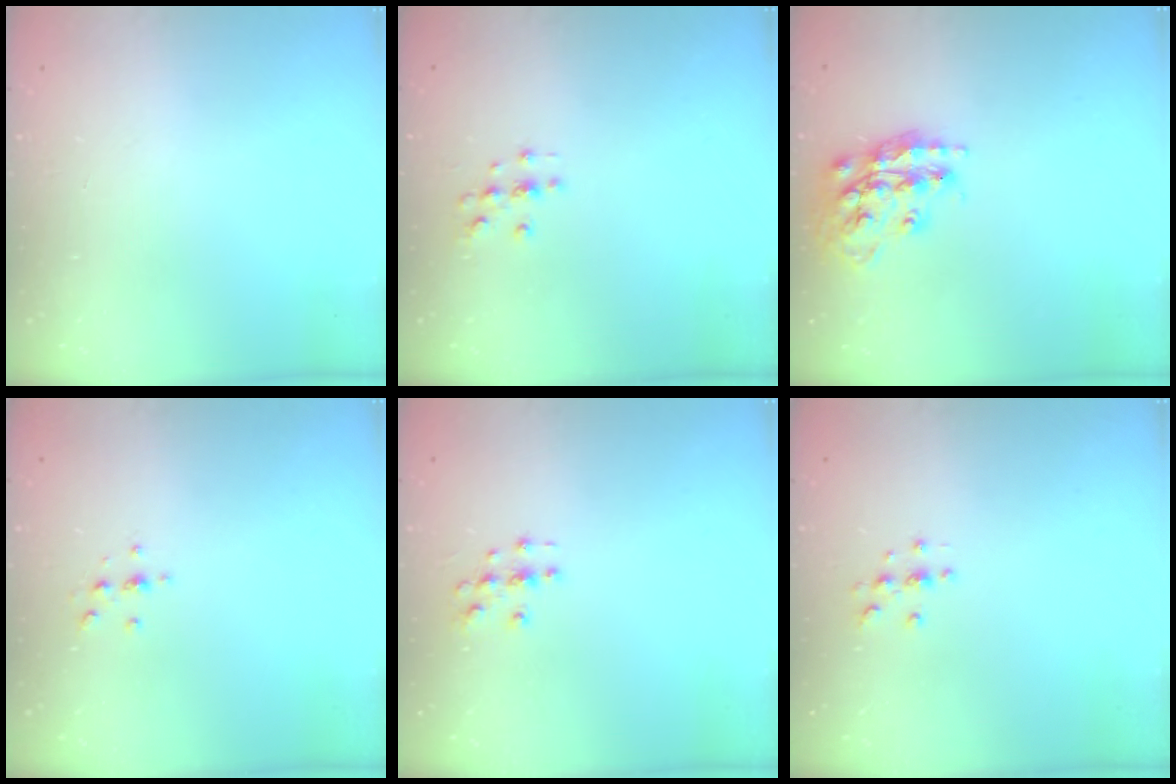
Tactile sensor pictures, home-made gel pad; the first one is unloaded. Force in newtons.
{"total": 2.0, "press": 2.0, "slide": 0.2}
{"total": 16.8, "press": 16.7, "slide": 1.5}
{"total": 2.4, "press": 2.4, "slide": 0.3}
{"total": 3.0, "press": 3.0, "slide": 0.3}
{"total": 3.0, "press": 3.0, "slide": 0.3}